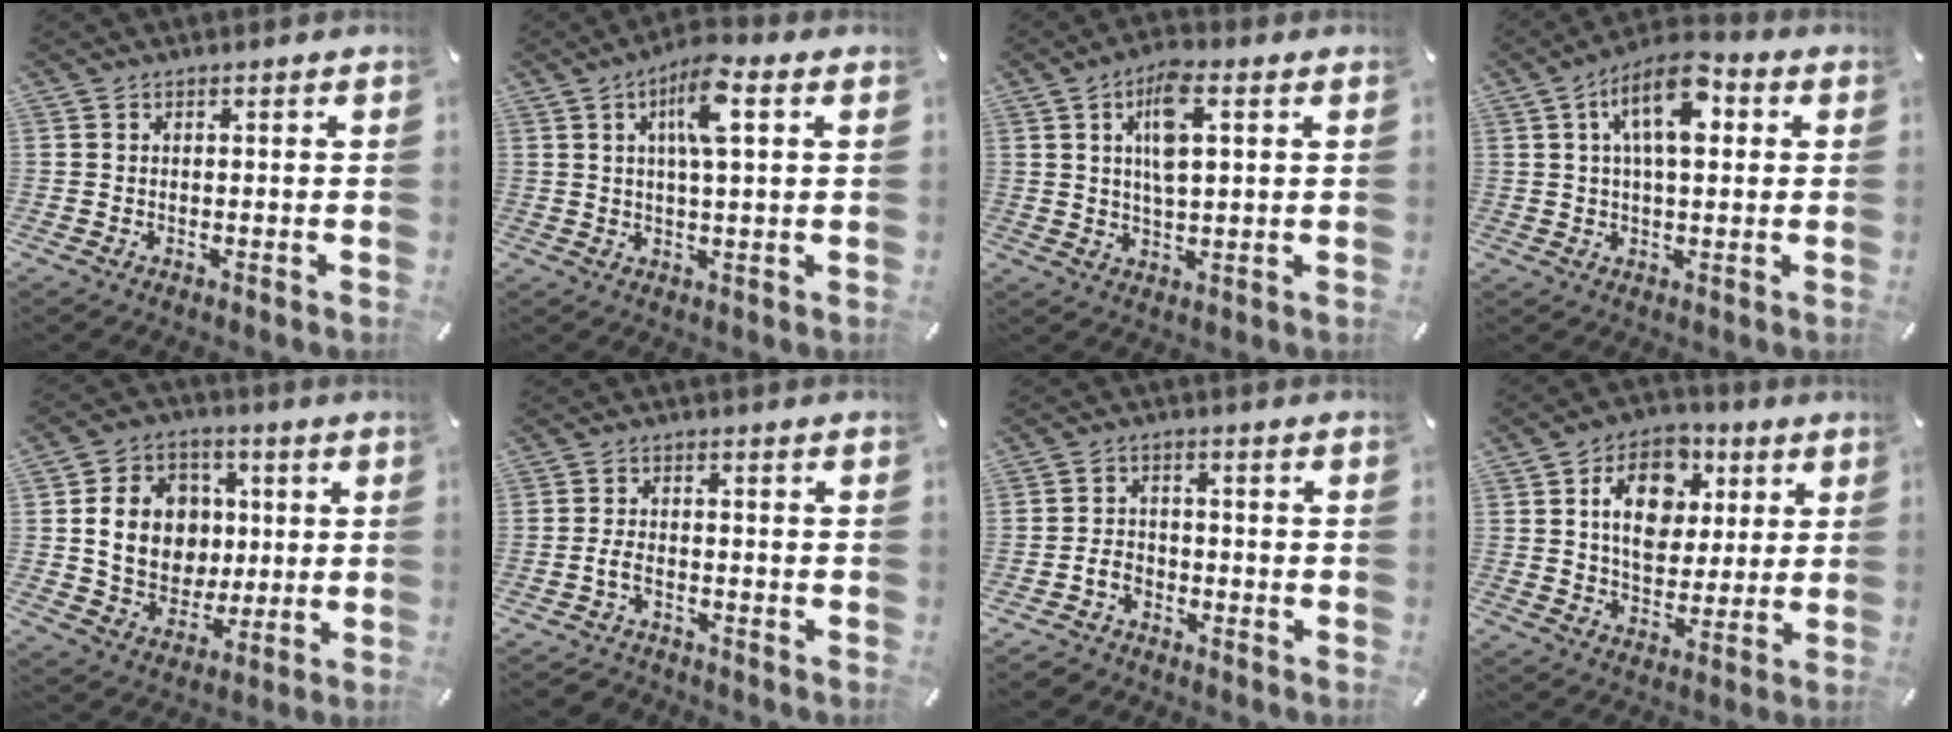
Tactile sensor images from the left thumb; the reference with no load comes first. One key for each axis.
{"total": 8.7, "fx": 3.1, "fy": 2.0, "fz": 7.8, "tx": -0.141, "ty": 0.001, "tz": 0.047}
{"total": 7.8, "fx": 2.6, "fy": 3.1, "fz": 6.7, "tx": -0.129, "ty": 0.001, "tz": 0.039}
{"total": 11.3, "fx": 3.4, "fy": 5.4, "fz": 9.3, "tx": -0.154, "ty": 0.000, "tz": 0.055}
{"total": 14.0, "fx": 1.5, "fy": 12.2, "fz": 6.6, "tx": -0.117, "ty": 0.010, "tz": 0.036}
{"total": 3.6, "fx": -2.2, "fy": 2.0, "fz": 2.1, "tx": -0.058, "ty": 0.006, "tz": -0.047}
{"total": 4.4, "fx": -2.5, "fy": 3.4, "fz": 1.4, "tx": -0.038, "ty": 0.008, "tz": -0.050}
{"total": 13.6, "fx": 3.8, "fy": 10.3, "fz": 8.0, "tx": -0.119, "ty": 0.003, "tz": 0.070}